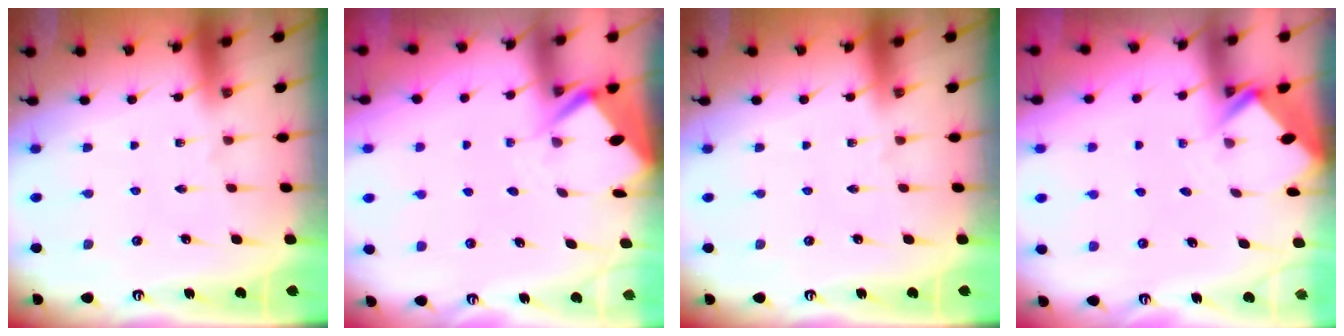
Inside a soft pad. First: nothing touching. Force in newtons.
{"total": 3.6, "press": 3.6, "slide": 0.4}
{"total": 0.0}
{"total": 2.9, "press": 2.9, "slide": 0.2}